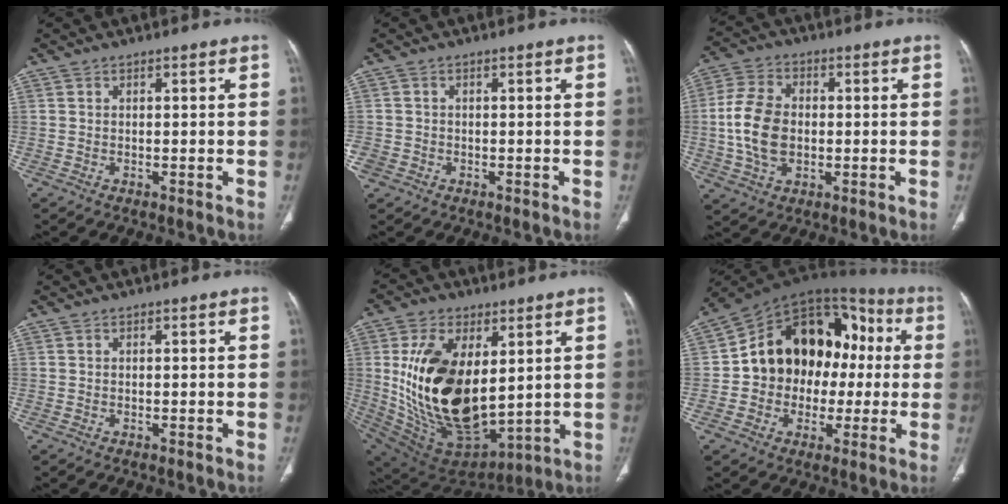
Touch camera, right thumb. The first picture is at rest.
{"total": 2.7, "force": [-1.0, 2.3, 0.9], "torque": [-0.020, 0.006, -0.016]}
{"total": 11.8, "force": [-0.5, 7.9, 8.7], "torque": [-0.167, 0.012, -0.011]}
{"total": 0.0}
{"total": 24.9, "force": [3.7, 14.0, 20.3], "torque": [-0.371, -0.040, 0.091]}
{"total": 20.8, "force": [0.3, 15.6, 13.7], "torque": [-0.164, 0.054, 0.005]}